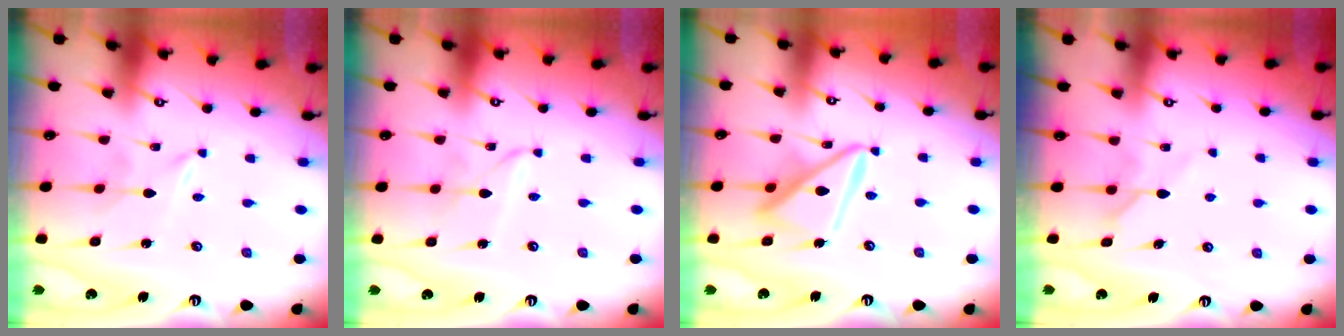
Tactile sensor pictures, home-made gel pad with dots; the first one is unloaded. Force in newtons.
{"total": 2.1, "press": 2.1, "slide": 0.2}
{"total": 13.3, "press": 13.2, "slide": 1.3}
{"total": 5.5, "press": 5.5, "slide": 0.6}